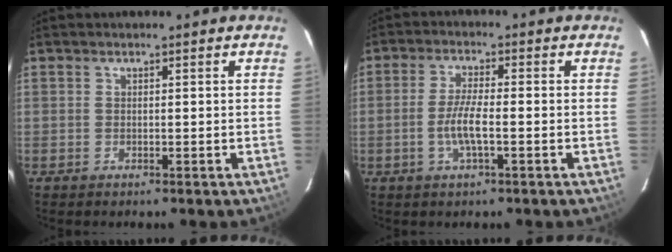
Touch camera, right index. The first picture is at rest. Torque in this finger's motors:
{"motor_torque": [0.65, -0.48, 0.59, 0.13]}